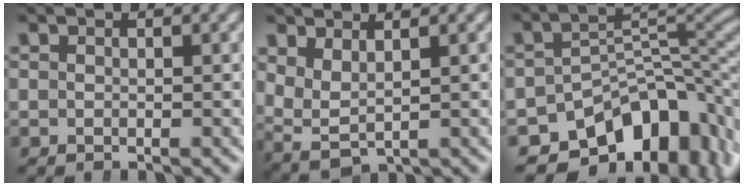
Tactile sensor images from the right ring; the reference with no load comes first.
{"total": 5.3, "force": [0.5, 4.5, 2.7], "torque": [-0.087, -0.023, 0.019]}
{"total": 13.5, "force": [-7.0, 7.8, 8.5], "torque": [-0.104, -0.021, -0.098]}